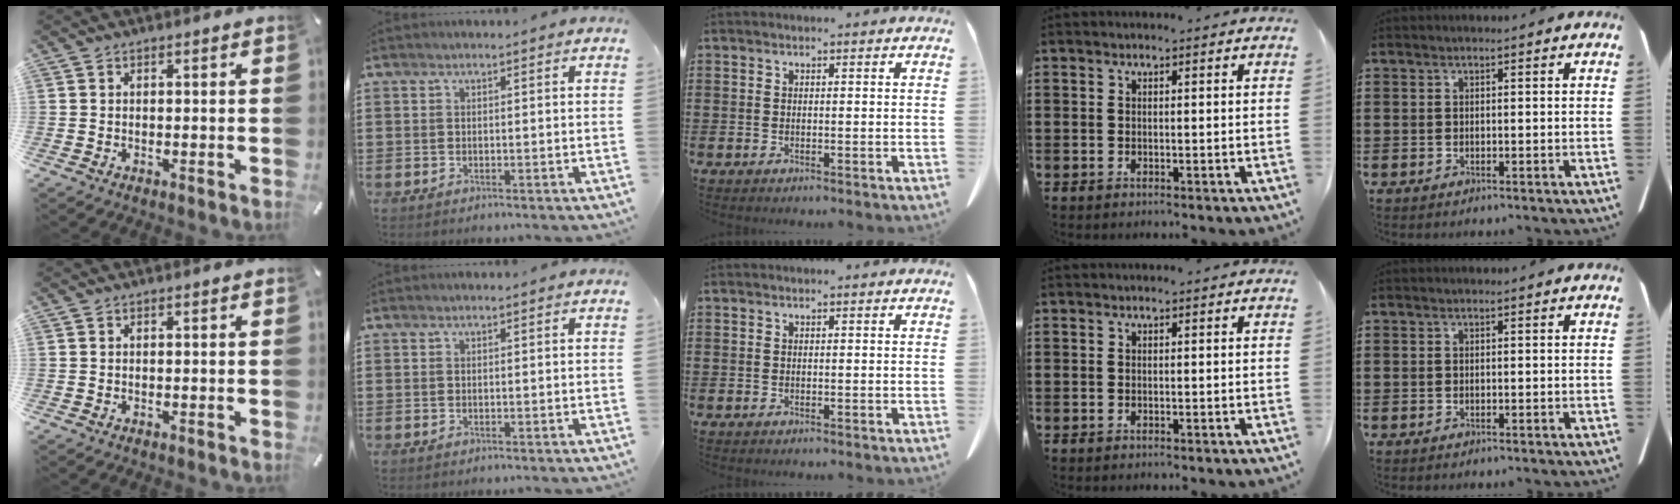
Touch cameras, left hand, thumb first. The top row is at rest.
{}